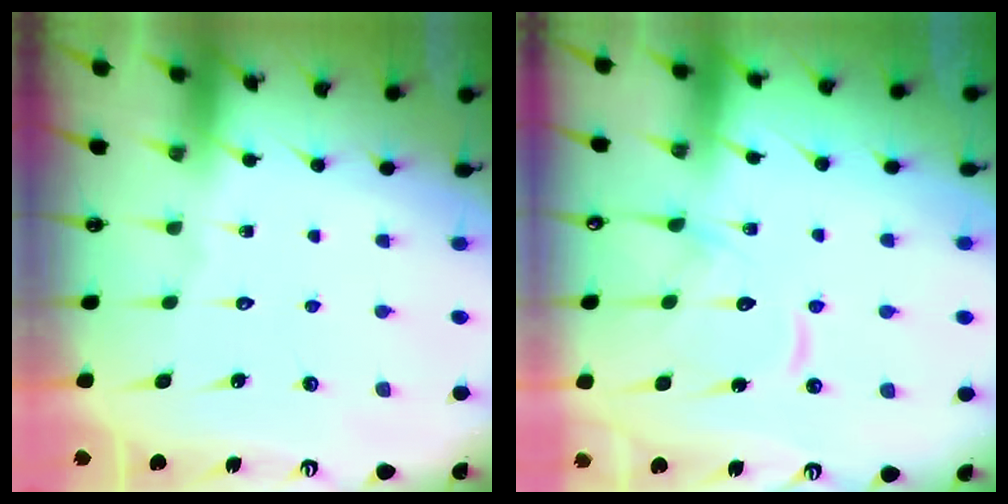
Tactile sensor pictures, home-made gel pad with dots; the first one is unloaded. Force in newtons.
{"total": 11.4, "press": 11.4, "slide": 0.6}